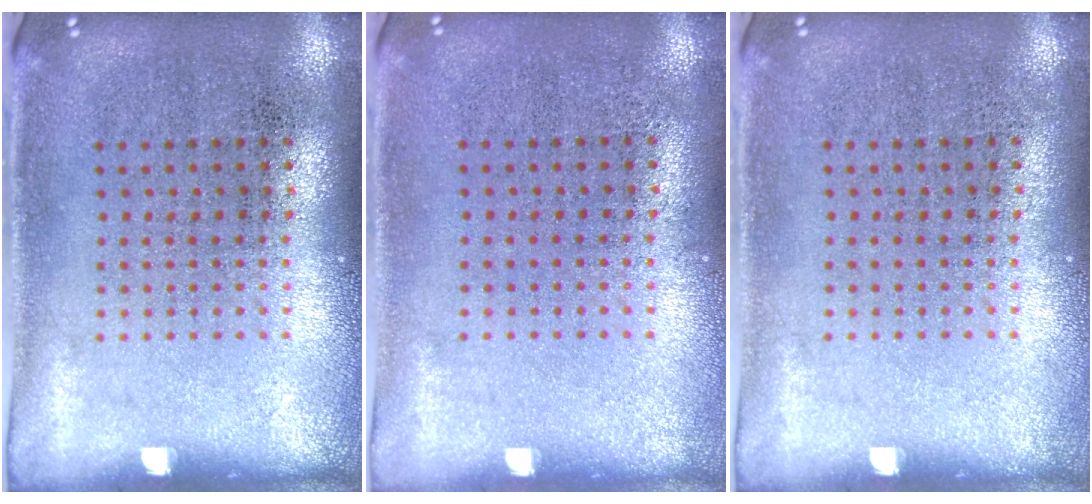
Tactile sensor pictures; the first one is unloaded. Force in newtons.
{"total": 0.0}
{"total": 0.0}